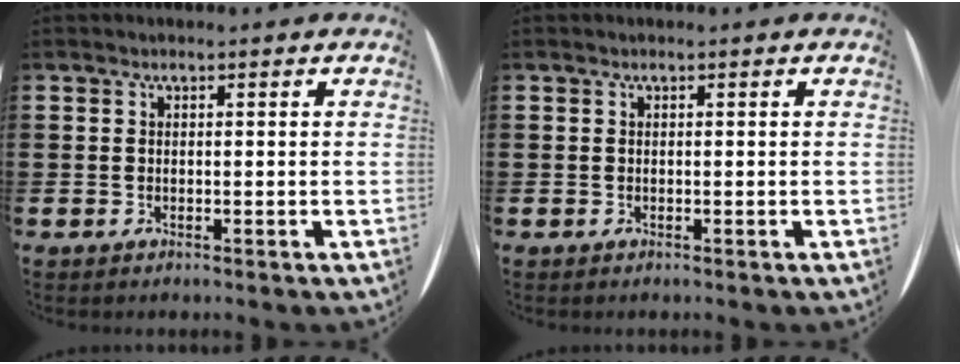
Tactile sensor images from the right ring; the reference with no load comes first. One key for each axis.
{"total": 0.0}